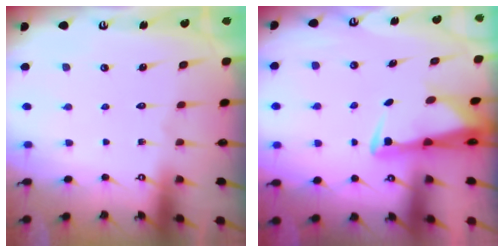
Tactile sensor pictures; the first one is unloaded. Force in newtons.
{"total": 3.2, "press": 3.1, "slide": 0.5}